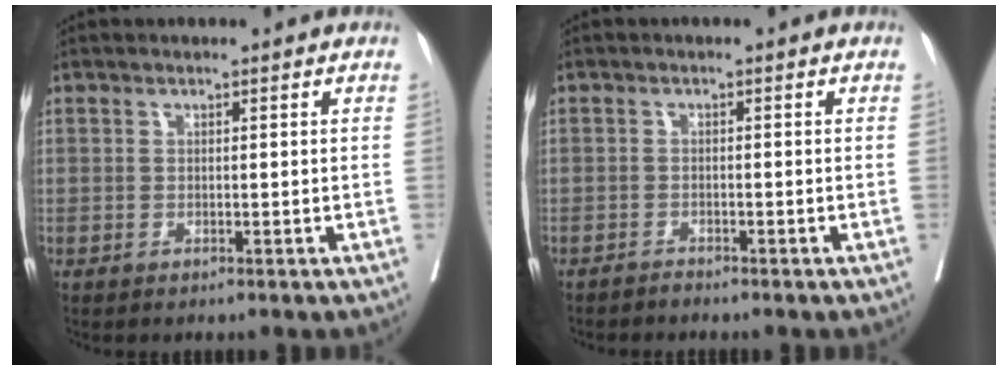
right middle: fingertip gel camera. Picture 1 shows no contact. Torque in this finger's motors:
{"motor_torque": [0.11, -0.10, -0.03, 0.00]}